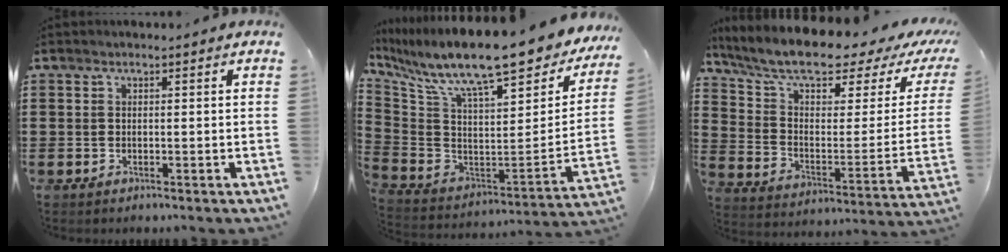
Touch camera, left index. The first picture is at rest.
{"total": 14.2, "force": [10.6, 2.3, 9.2], "torque": [-0.183, -0.078, 0.170]}
{"total": 9.2, "force": [7.2, 2.0, 5.4], "torque": [-0.126, -0.046, 0.122]}